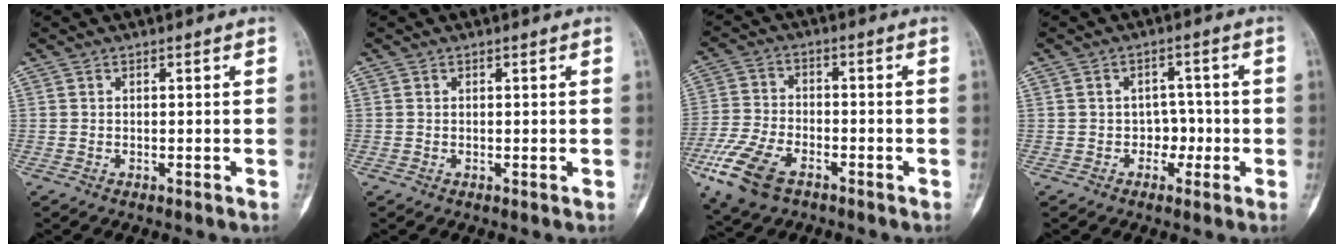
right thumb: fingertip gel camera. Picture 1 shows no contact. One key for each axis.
{"total": 0.0}
{"total": 12.2, "fx": -6.3, "fy": 6.7, "fz": 7.9, "tx": -0.168, "ty": 0.010, "tz": -0.122}
{"total": 3.7, "fx": -1.0, "fy": 3.1, "fz": 1.7, "tx": 0.013, "ty": 0.011, "tz": -0.021}